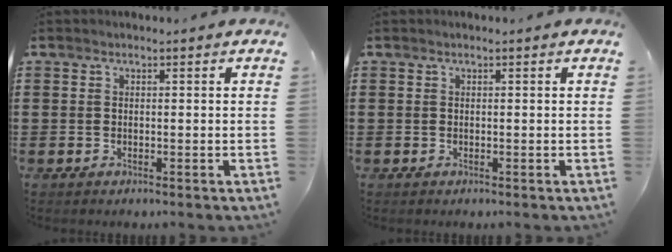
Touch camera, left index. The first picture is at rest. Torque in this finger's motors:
{"motor_torque": [0.03, 0.01, 0.00, -0.01]}